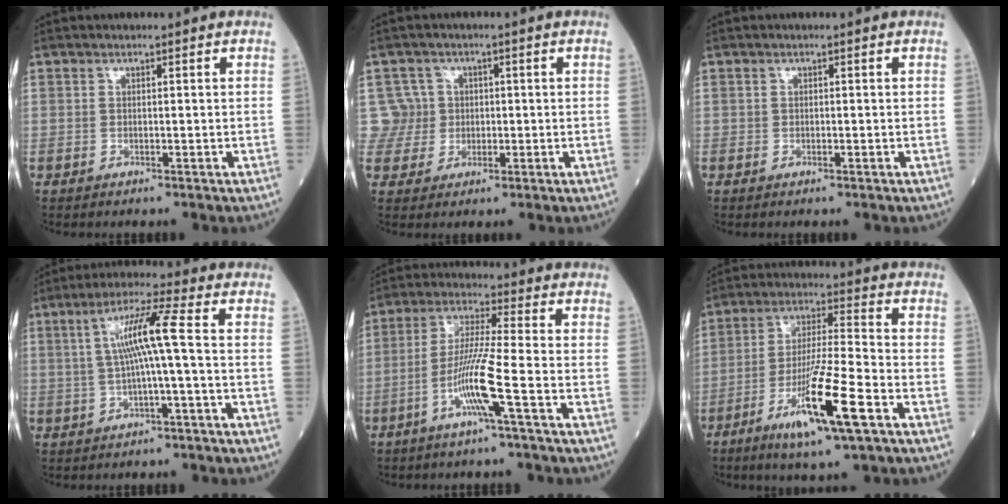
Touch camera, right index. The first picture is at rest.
{"total": 5.0, "force": [0.8, 4.9, -0.7], "torque": [0.037, 0.015, 0.015]}
{"total": 0.0}
{"total": 7.7, "force": [0.3, -0.6, 7.7], "torque": [-0.144, 0.014, 0.006]}
{"total": 8.8, "force": [-3.5, -1.2, 8.0], "torque": [-0.159, -0.004, -0.073]}
{"total": 13.4, "force": [-6.3, 0.3, 11.8], "torque": [-0.218, -0.022, -0.114]}